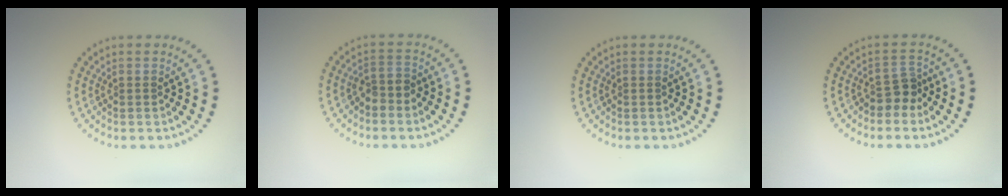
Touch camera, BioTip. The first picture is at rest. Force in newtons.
{"total": 1.5, "press": 1.2, "slide": 0.8}
{"total": 0.0}
{"total": 2.2, "press": 1.7, "slide": 1.4}